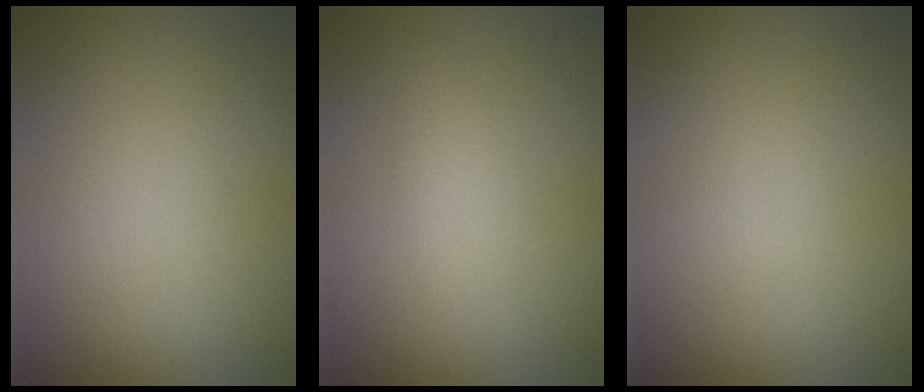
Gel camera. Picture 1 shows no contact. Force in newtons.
{"total": 1.3, "press": 1.3, "slide": 0.0}
{"total": 0.0}